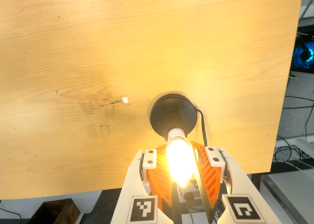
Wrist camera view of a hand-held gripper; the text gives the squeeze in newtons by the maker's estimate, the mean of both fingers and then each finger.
{"total": 13.1, "left": 12.0, "right": 14.1}